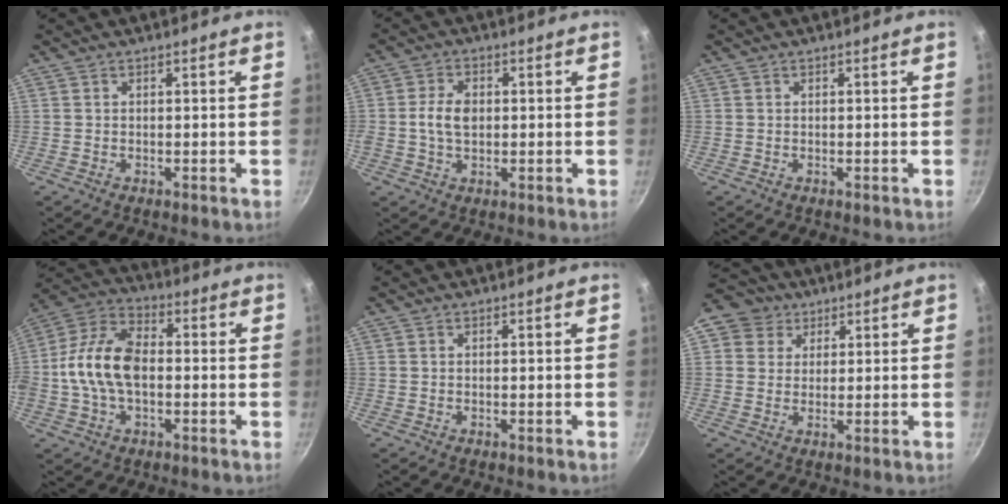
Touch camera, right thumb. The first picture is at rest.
{"total": 5.6, "force": [0.2, 3.8, 4.2], "torque": [-0.071, 0.008, 0.000]}
{"total": 0.0}
{"total": 14.1, "force": [-1.0, 8.6, 11.1], "torque": [-0.199, 0.038, -0.034]}
{"total": 0.0}
{"total": 6.8, "force": [3.2, 5.8, 1.5], "torque": [0.003, 0.004, 0.041]}